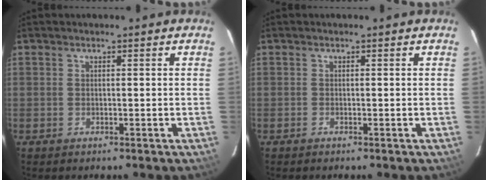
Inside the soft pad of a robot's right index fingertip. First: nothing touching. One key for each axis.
{"total": 0.0}